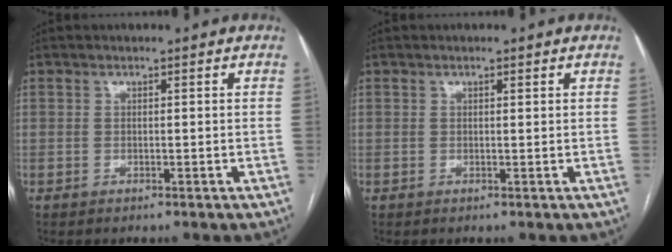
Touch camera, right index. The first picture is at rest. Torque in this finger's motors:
{"motor_torque": [0.06, 0.07, -0.03, 0.00]}